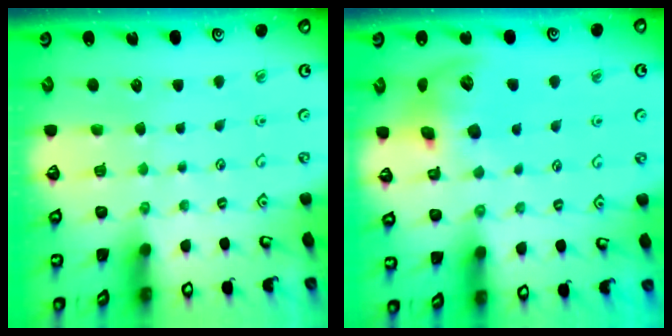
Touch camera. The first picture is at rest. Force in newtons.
{"total": 11.7, "press": 11.5, "slide": 1.8}